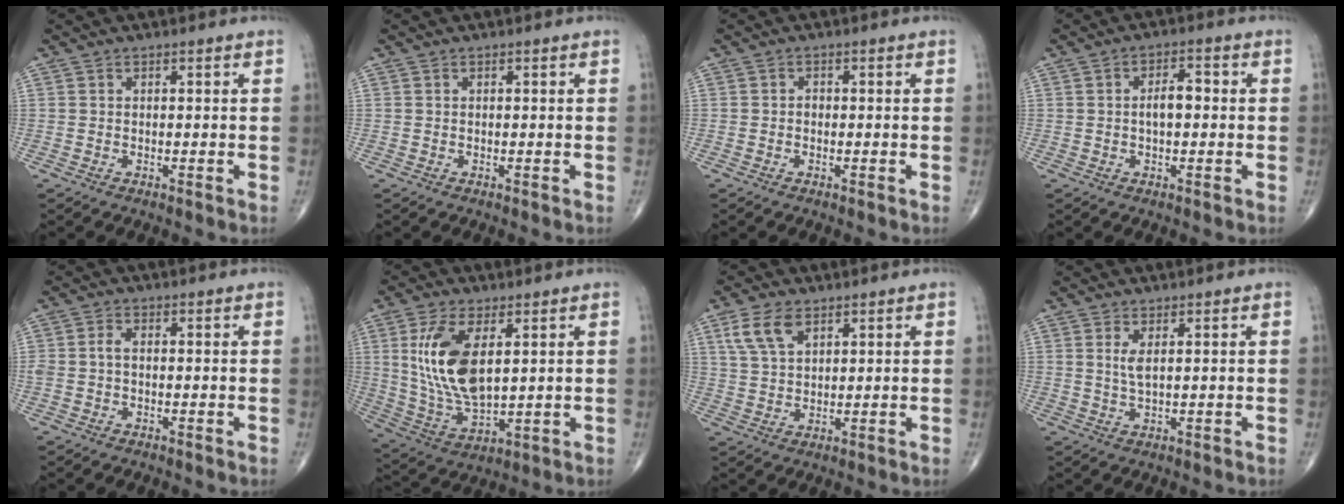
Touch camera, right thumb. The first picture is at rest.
{"total": 0.0}
{"total": 0.8, "force": [-0.2, 0.7, 0.5], "torque": [-0.003, 0.002, -0.007]}
{"total": 4.2, "force": [0.0, 2.1, 3.6], "torque": [-0.059, 0.011, -0.004]}
{"total": 2.6, "force": [-0.1, 1.7, 2.0], "torque": [-0.050, 0.007, -0.004]}
{"total": 14.4, "force": [3.6, 7.0, 12.0], "torque": [-0.240, -0.021, 0.081]}
{"total": 6.9, "force": [3.5, 3.7, 4.6], "torque": [-0.086, -0.007, 0.073]}
{"total": 2.6, "force": [0.8, 0.7, 2.3], "torque": [-0.053, -0.007, 0.023]}